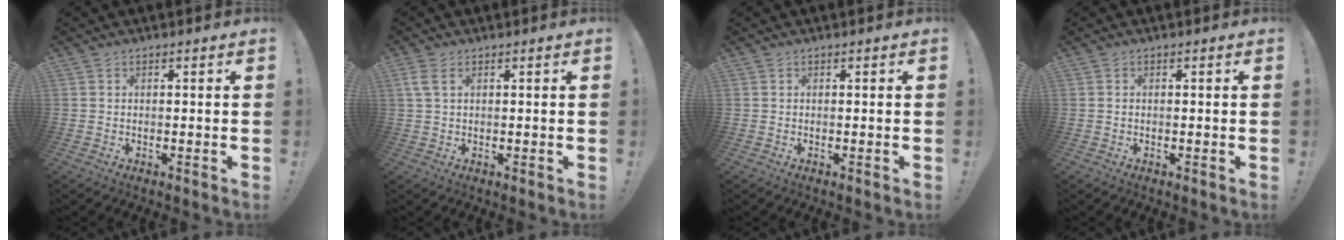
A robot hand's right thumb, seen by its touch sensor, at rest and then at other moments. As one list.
[{"total": 3.6, "force": [1.4, 1.7, 2.8], "torque": [-0.068, 0.003, 0.027]}, {"total": 0.0}, {"total": 0.0}]